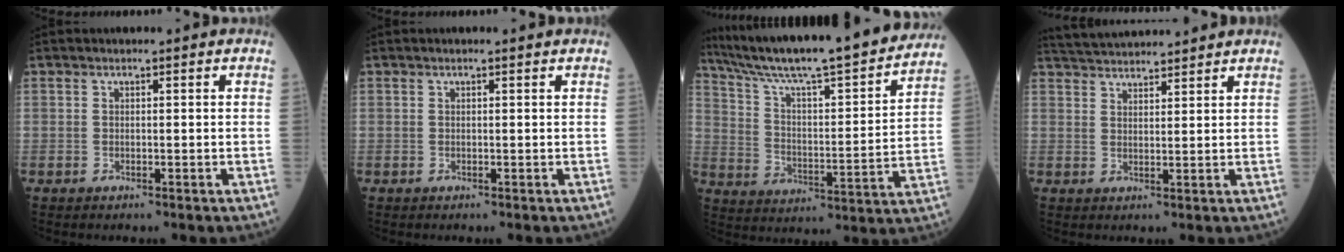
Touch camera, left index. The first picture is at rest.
{"total": 0.7, "force": [0.7, -0.1, 0.3], "torque": [-0.012, 0.002, 0.010]}
{"total": 25.5, "force": [22.2, 1.5, 12.5], "torque": [-0.210, -0.021, 0.328]}
{"total": 9.7, "force": [9.3, 0.8, 2.7], "torque": [-0.056, 0.033, 0.150]}